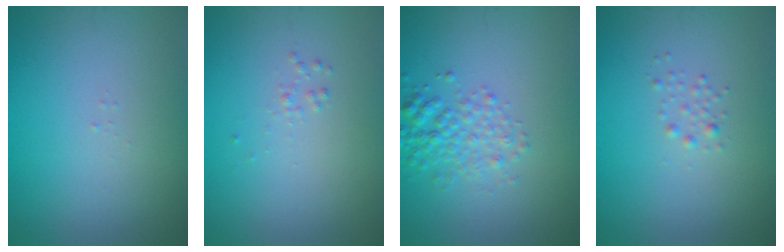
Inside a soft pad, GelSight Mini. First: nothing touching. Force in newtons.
{"total": 0.5, "press": 0.5, "slide": 0.0}
{"total": 2.9, "press": 2.9, "slide": 0.1}
{"total": 0.8, "press": 0.8, "slide": 0.1}